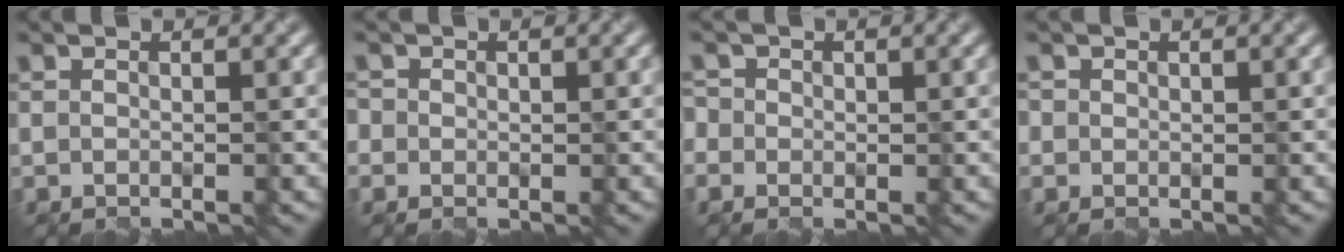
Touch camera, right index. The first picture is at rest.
{"total": 0.8, "force": [-0.3, 0.7, -0.4], "torque": [-0.002, 0.001, 0.001]}
{"total": 1.2, "force": [-0.5, 1.0, -0.2], "torque": [-0.008, 0.007, -0.008]}
{"total": 0.6, "force": [0.0, 0.2, -0.6], "torque": [-0.002, 0.003, 0.006]}